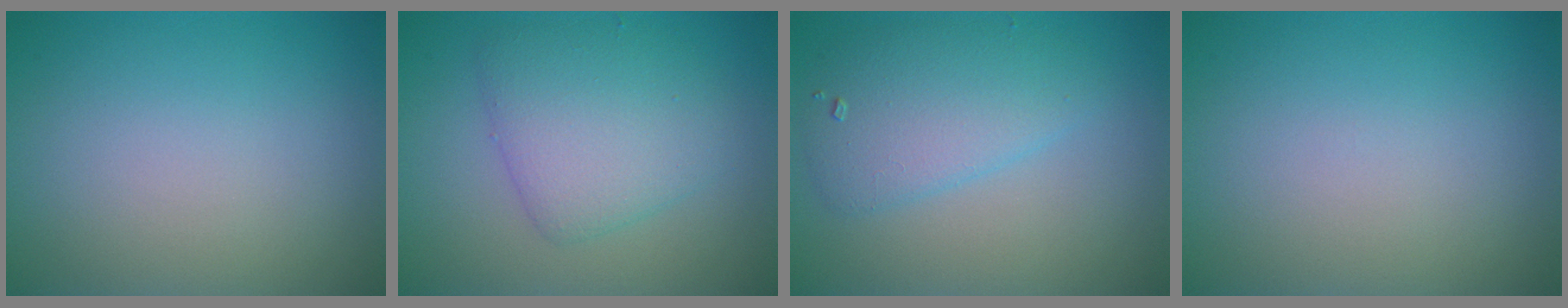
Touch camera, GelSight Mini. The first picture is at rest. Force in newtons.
{"total": 4.7, "press": 4.7, "slide": 0.2}
{"total": 4.1, "press": 4.1, "slide": 0.2}
{"total": 0.0}